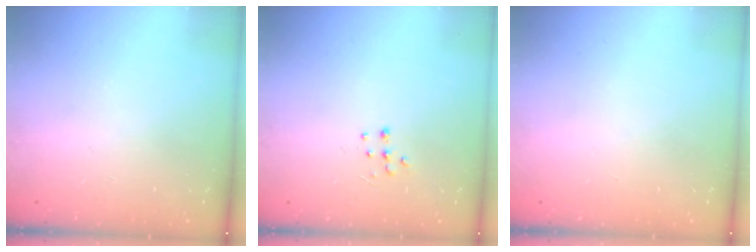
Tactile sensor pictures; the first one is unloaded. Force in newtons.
{"total": 5.2, "press": 5.2, "slide": 0.7}
{"total": 0.0}